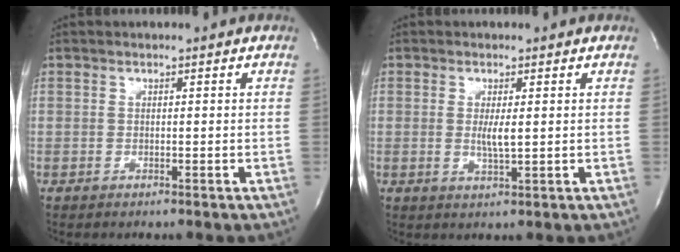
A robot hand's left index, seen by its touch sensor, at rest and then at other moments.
{"total": 2.6, "force": [0.1, 0.2, 2.6], "torque": [-0.055, -0.009, 0.003]}